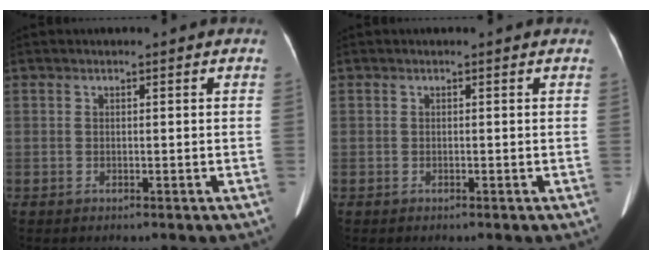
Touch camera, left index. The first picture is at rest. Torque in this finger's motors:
{"motor_torque": [-0.17, -0.08, -0.02, -0.01]}